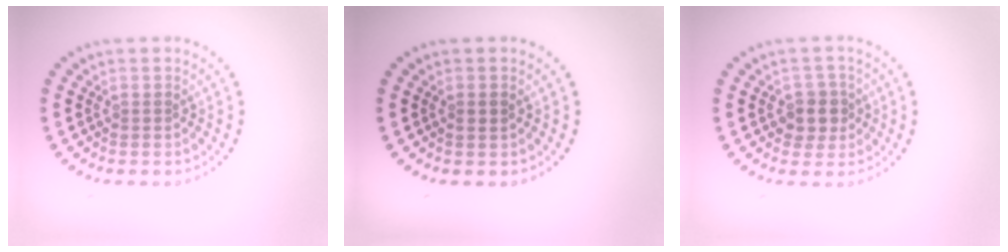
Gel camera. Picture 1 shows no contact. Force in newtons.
{"total": 0.8, "press": 0.7, "slide": 0.4}
{"total": 2.4, "press": 2.2, "slide": 1.0}